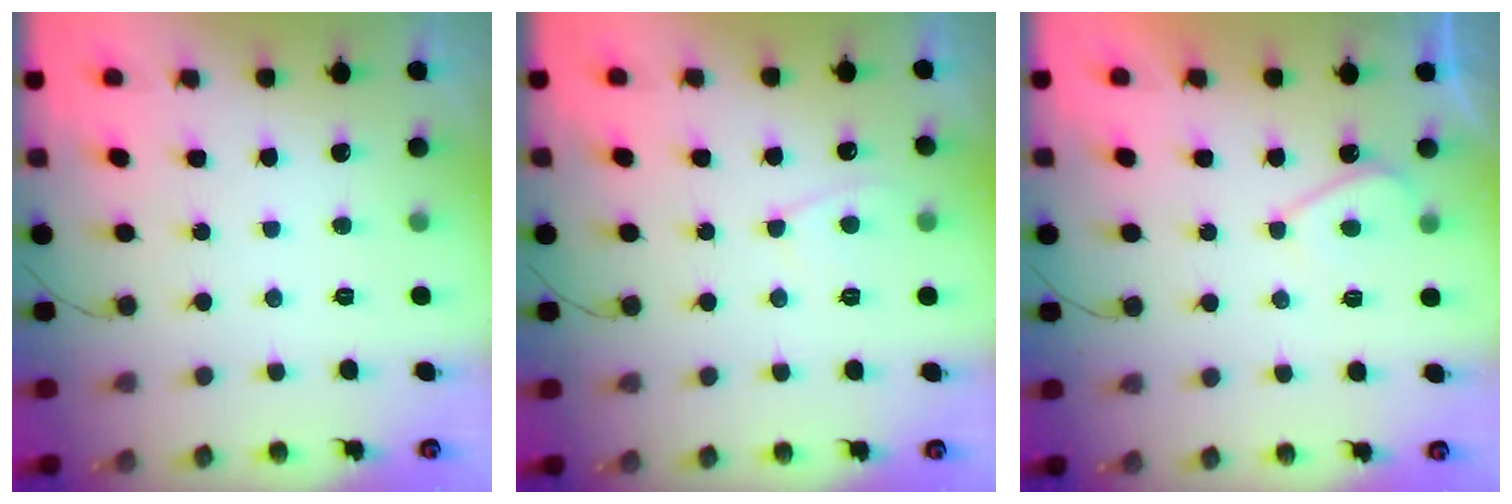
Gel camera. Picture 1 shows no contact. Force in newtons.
{"total": 4.0, "press": 4.0, "slide": 0.5}
{"total": 2.9, "press": 2.9, "slide": 0.4}